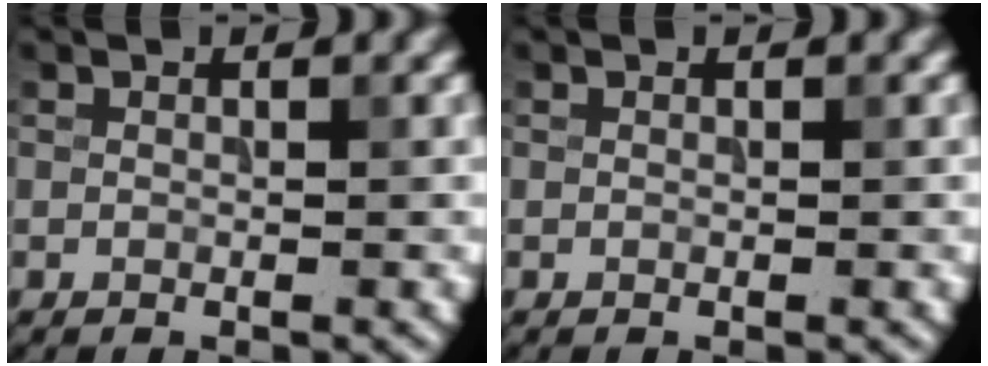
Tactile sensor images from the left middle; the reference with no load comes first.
{"total": 0.0}